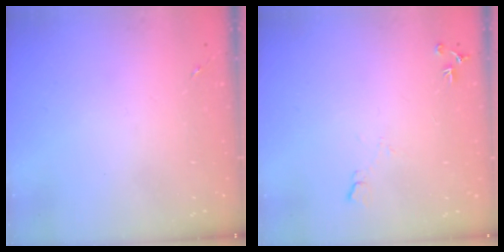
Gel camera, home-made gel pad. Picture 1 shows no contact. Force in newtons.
{"total": 6.1, "press": 6.0, "slide": 1.0}